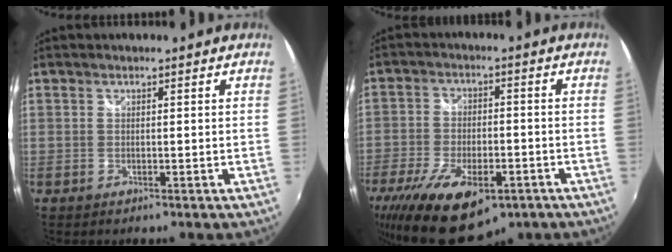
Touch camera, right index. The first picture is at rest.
{"total": 19.2, "force": [-11.4, 8.5, 12.8], "torque": [-0.268, -0.045, -0.178]}